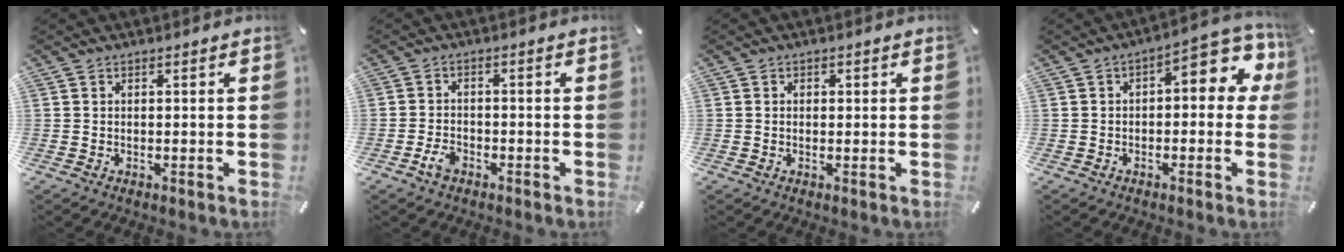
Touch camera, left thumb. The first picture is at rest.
{"total": 3.2, "force": [-2.0, 1.9, 1.6], "torque": [-0.041, 0.006, -0.041]}
{"total": 0.9, "force": [0.0, 0.8, 0.5], "torque": [-0.009, 0.005, -0.001]}
{"total": 8.4, "force": [1.8, 3.9, 7.2], "torque": [-0.090, -0.020, 0.023]}